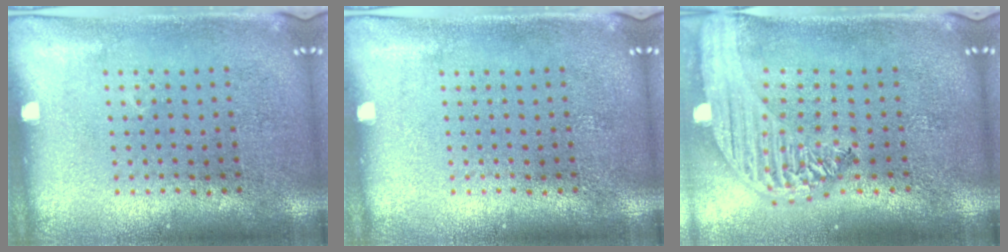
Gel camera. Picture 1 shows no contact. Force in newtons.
{"total": 0.0}
{"total": 2.4, "press": 2.1, "slide": 1.3}